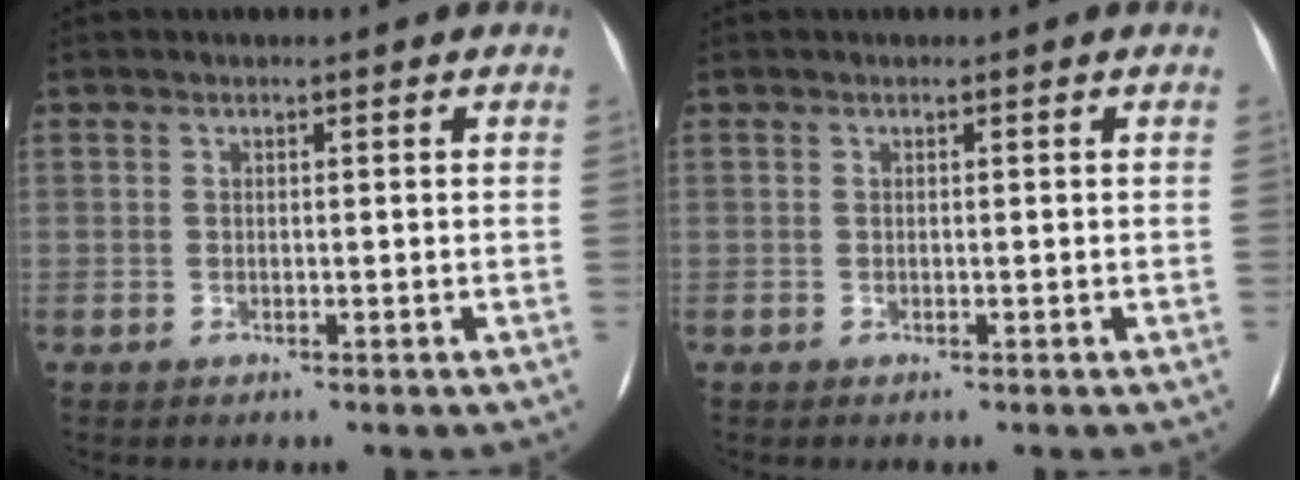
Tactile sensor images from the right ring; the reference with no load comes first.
{"total": 0.0}